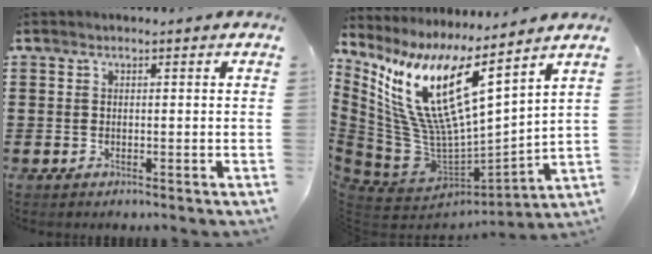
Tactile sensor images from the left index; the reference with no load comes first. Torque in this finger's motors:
{"motor_torque": [2.14, 0.00, 1.05, 0.21]}